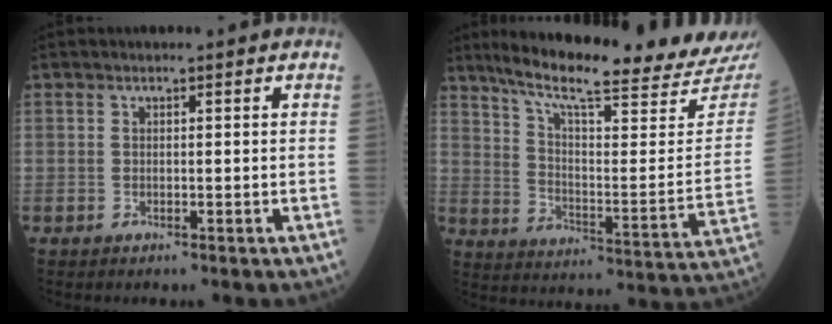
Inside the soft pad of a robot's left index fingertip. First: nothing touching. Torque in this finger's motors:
{"motor_torque": [0.95, -1.19, 0.44, 0.11]}